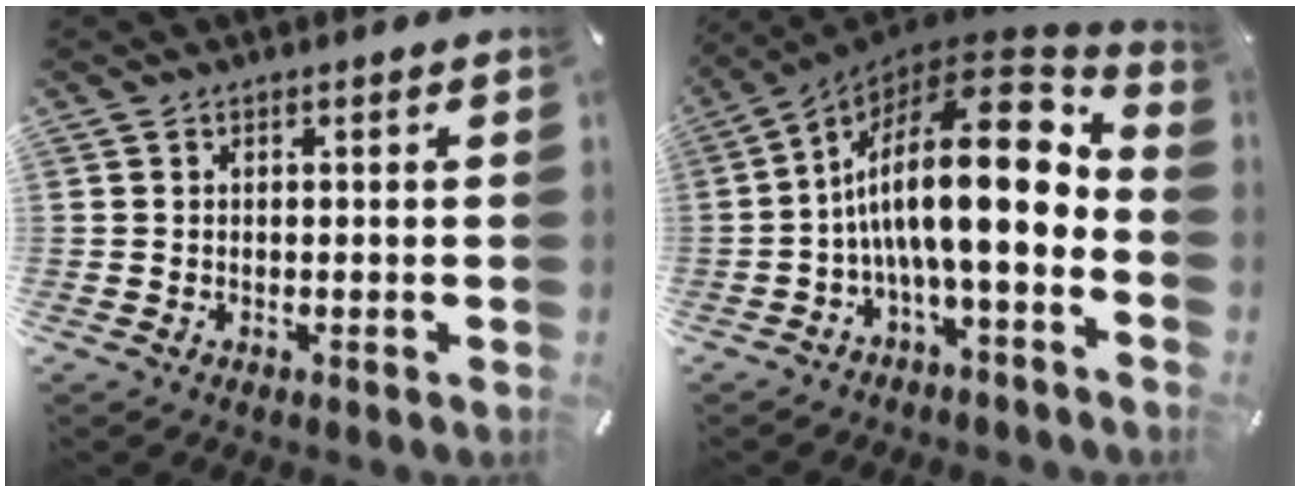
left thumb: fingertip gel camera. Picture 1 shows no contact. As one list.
[{"total": 21.4, "force": [1.6, 7.3, 20.1], "torque": [-0.346, -0.035, 0.018]}]